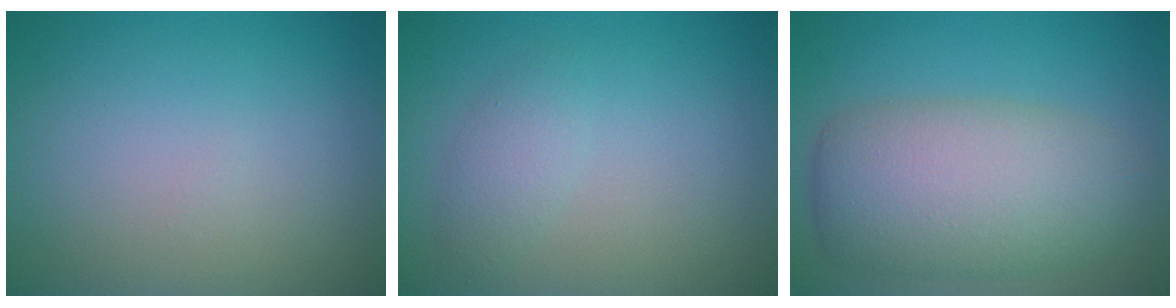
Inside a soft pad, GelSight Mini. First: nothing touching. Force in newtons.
{"total": 1.7, "press": 1.7, "slide": 0.1}
{"total": 8.1, "press": 8.1, "slide": 0.8}